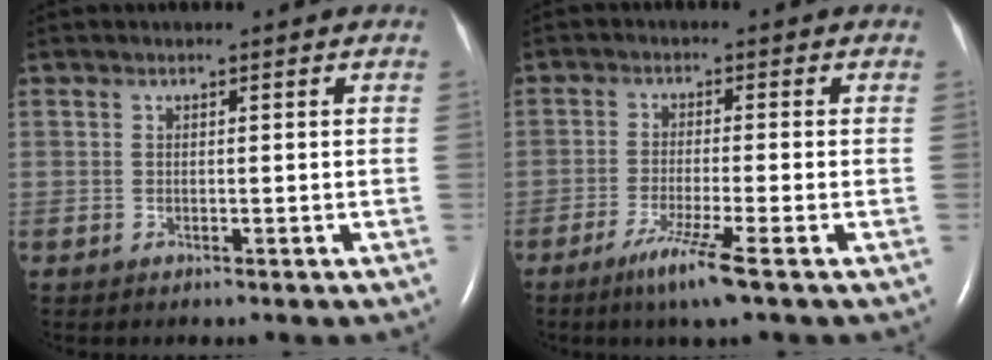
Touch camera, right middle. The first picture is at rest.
{"total": 6.0, "force": [-3.5, -0.8, 4.8], "torque": [-0.094, -0.020, -0.068]}